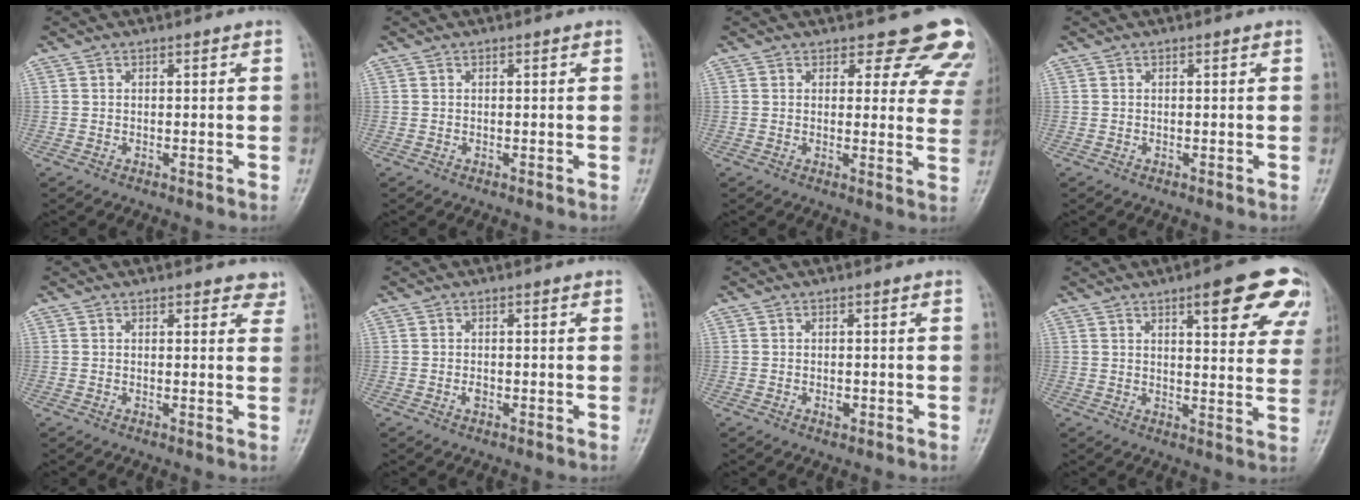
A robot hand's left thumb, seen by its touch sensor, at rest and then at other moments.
{"total": 0.0}
{"total": 11.4, "force": [10.0, 4.6, 2.9], "torque": [0.024, -0.062, 0.085]}
{"total": 0.0}
{"total": 3.3, "force": [2.6, 1.5, 1.3], "torque": [0.014, -0.011, 0.022]}
{"total": 1.1, "force": [-0.3, 0.7, 0.8], "torque": [-0.009, 0.000, -0.006]}
{"total": 1.3, "force": [-0.4, 0.8, 0.9], "torque": [-0.011, -0.001, -0.006]}
{"total": 14.8, "force": [7.9, 4.4, 11.7], "torque": [-0.109, -0.031, 0.093]}